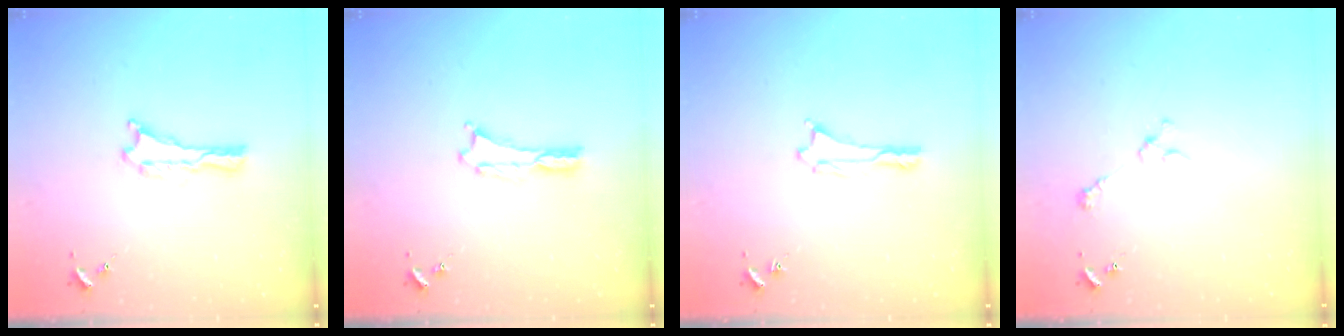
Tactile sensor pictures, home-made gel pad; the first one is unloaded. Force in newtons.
{"total": 0.0}
{"total": 0.6, "press": 0.5, "slide": 0.2}
{"total": 3.7, "press": 3.7, "slide": 0.4}